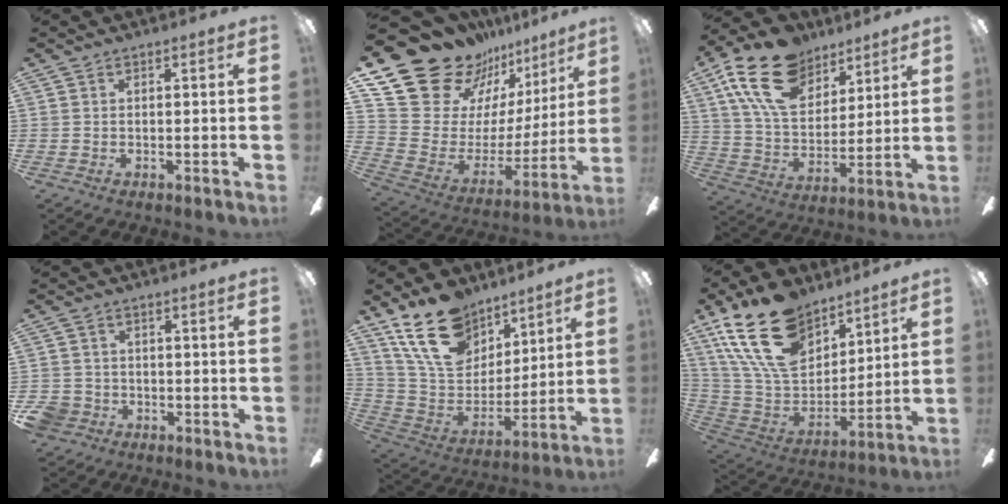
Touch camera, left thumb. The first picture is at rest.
{"total": 23.2, "force": [18.0, 12.3, 7.8], "torque": [-0.133, -0.136, 0.345]}
{"total": 20.5, "force": [12.0, 12.3, 11.2], "torque": [-0.207, -0.043, 0.221]}
{"total": 4.7, "force": [-2.1, 4.0, 1.2], "torque": [-0.049, 0.007, -0.043]}
{"total": 20.3, "force": [13.4, 12.1, 9.2], "torque": [-0.171, -0.067, 0.252]}
{"total": 23.8, "force": [14.7, 13.5, 12.9], "torque": [-0.254, -0.068, 0.271]}